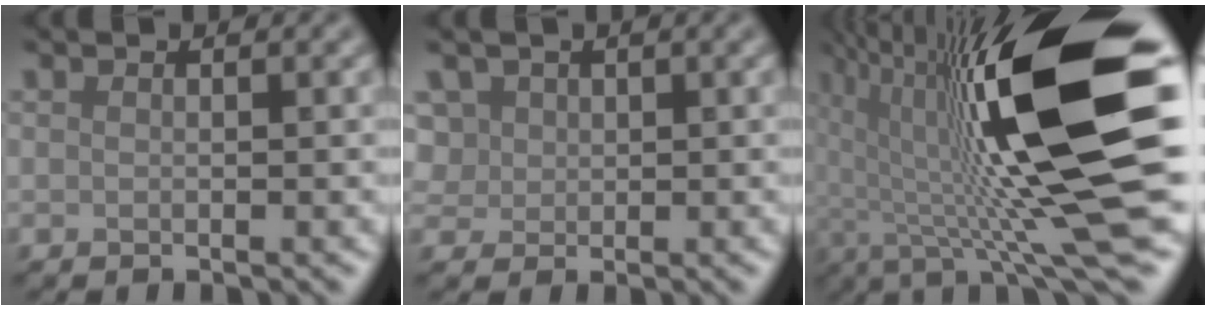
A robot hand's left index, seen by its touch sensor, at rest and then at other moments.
{"total": 4.0, "force": [1.8, 3.2, 1.7], "torque": [-0.048, 0.017, 0.030]}
{"total": 17.3, "force": [2.0, 3.6, 16.8], "torque": [-0.266, 0.007, 0.028]}